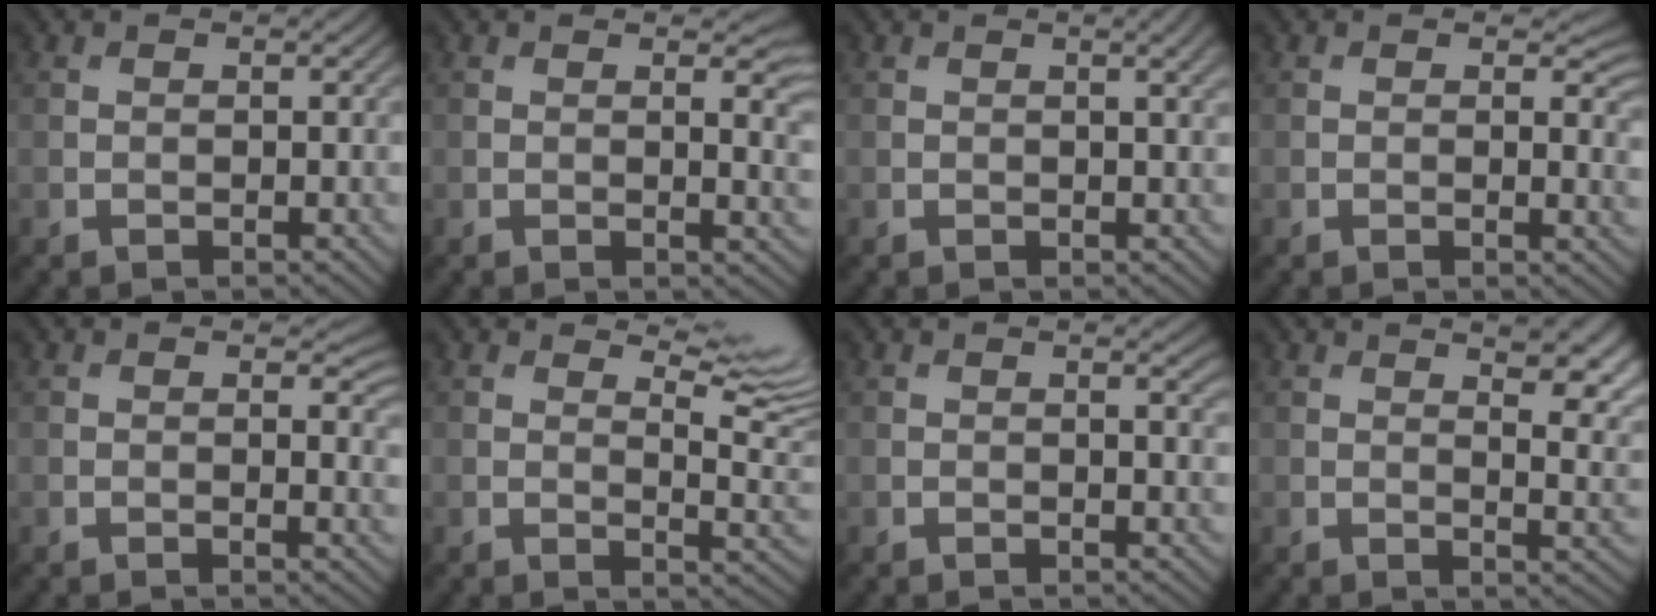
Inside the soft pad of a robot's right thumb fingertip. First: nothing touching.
{"total": 3.5, "force": [1.1, 1.0, 3.2], "torque": [-0.043, -0.003, 0.018]}
{"total": 2.0, "force": [0.8, 0.4, 1.8], "torque": [-0.021, 0.002, 0.013]}
{"total": 2.7, "force": [0.7, 1.3, 2.2], "torque": [-0.029, -0.006, 0.009]}
{"total": 2.3, "force": [0.6, 1.1, 2.0], "torque": [-0.027, -0.006, 0.007]}
{"total": 7.2, "force": [5.1, 2.1, 4.7], "torque": [-0.073, 0.001, 0.073]}
{"total": 1.4, "force": [0.6, 0.2, 1.2], "torque": [-0.015, -0.001, 0.009]}
{"total": 9.2, "force": [4.7, 3.7, 6.9], "torque": [-0.094, 0.018, 0.062]}